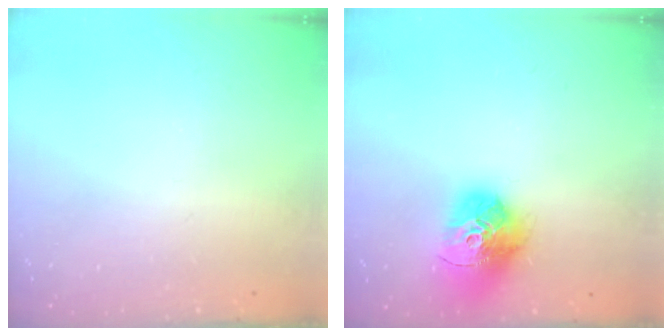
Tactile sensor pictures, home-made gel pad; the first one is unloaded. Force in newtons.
{"total": 17.6, "press": 17.5, "slide": 1.9}